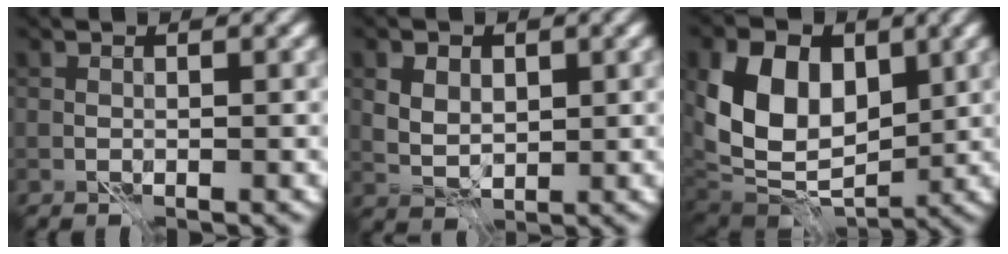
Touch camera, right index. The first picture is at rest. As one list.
[{"total": 3.5, "force": [1.1, 2.5, 2.2], "torque": [-0.043, 0.003, 0.016]}, {"total": 9.7, "force": [2.2, 6.8, 6.6], "torque": [-0.119, -0.003, 0.031]}]